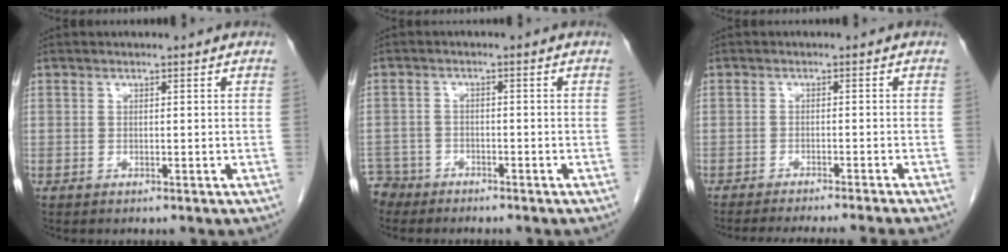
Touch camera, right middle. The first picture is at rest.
{"total": 4.2, "force": [-3.5, 2.0, -0.8], "torque": [0.015, 0.002, -0.070]}
{"total": 11.4, "force": [-10.3, -1.0, 4.8], "torque": [-0.044, -0.024, -0.140]}